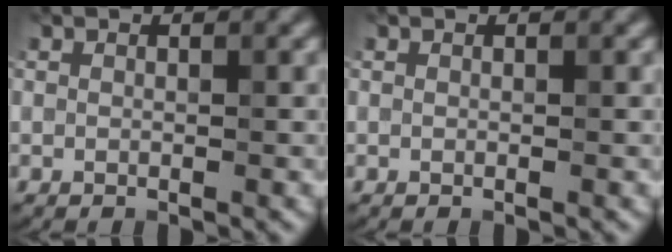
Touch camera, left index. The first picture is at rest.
{"total": 0.0}